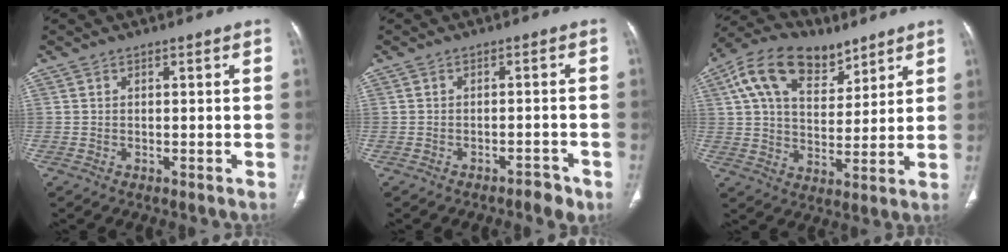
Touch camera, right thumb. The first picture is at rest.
{"total": 2.9, "force": [-2.2, 1.1, 1.7], "torque": [-0.019, 0.014, -0.028]}
{"total": 15.9, "force": [8.5, 9.4, 9.6], "torque": [-0.147, -0.012, 0.150]}